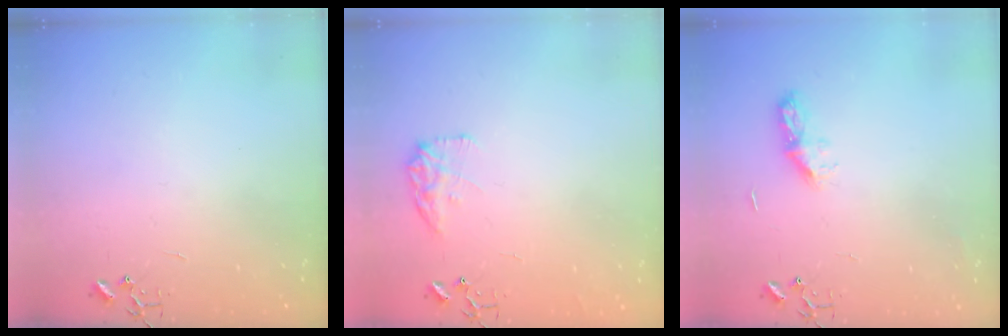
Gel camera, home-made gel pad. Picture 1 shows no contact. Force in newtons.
{"total": 10.1, "press": 10.1, "slide": 0.5}
{"total": 7.2, "press": 7.1, "slide": 0.6}